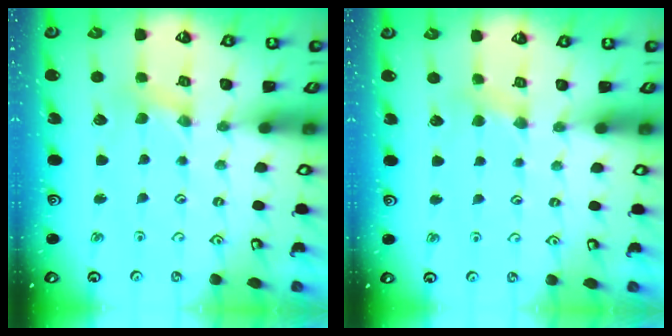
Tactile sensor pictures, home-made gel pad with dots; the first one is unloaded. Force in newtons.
{"total": 2.9, "press": 2.8, "slide": 0.5}